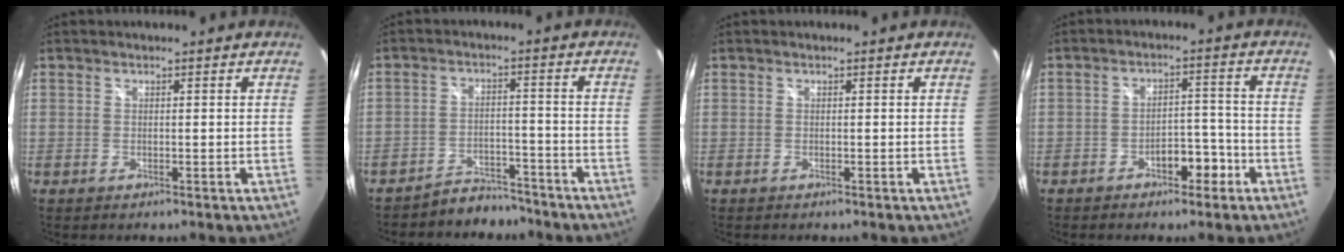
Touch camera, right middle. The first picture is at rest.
{"total": 6.6, "force": [-6.2, 2.4, 0.3], "torque": [-0.019, 0.013, -0.089]}
{"total": 0.0}
{"total": 5.1, "force": [-3.3, 2.8, 2.8], "torque": [-0.047, 0.013, -0.042]}